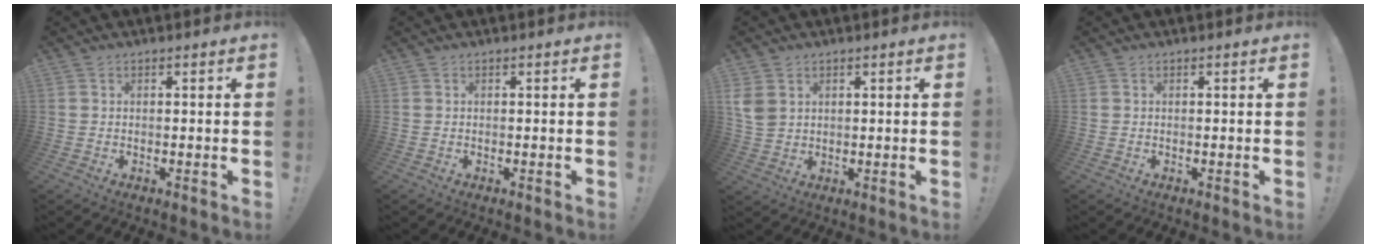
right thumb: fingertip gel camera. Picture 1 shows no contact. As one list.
[{"total": 0.0}, {"total": 5.2, "force": [2.2, 3.9, 2.6], "torque": [-0.059, -0.006, 0.044]}, {"total": 0.0}]